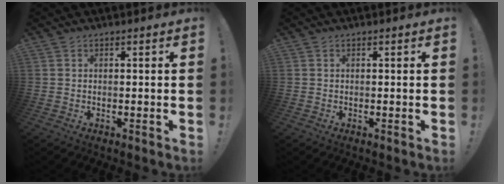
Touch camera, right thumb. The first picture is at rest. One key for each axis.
{"total": 0.0}